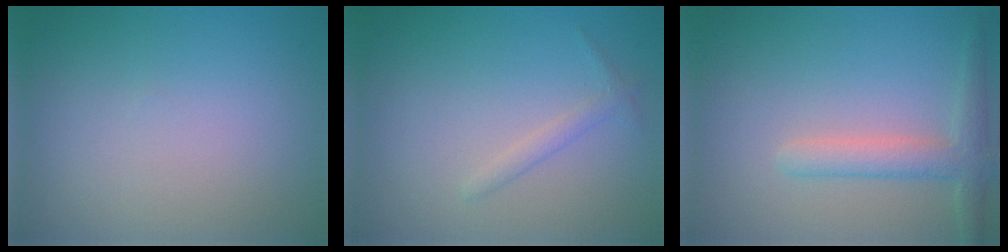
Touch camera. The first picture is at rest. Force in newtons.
{"total": 1.1, "press": 1.1, "slide": 0.1}
{"total": 3.0, "press": 3.0, "slide": 0.2}